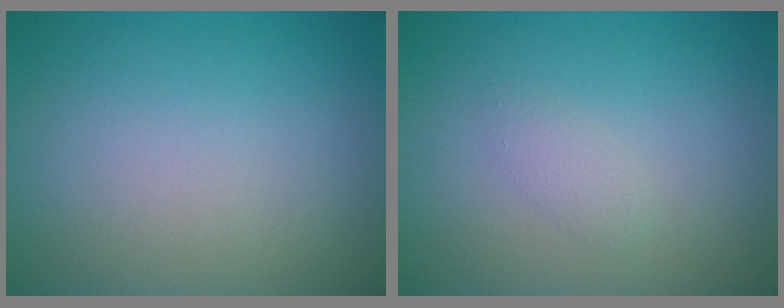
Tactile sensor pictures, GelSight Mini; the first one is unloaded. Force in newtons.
{"total": 1.0, "press": 1.0, "slide": 0.0}